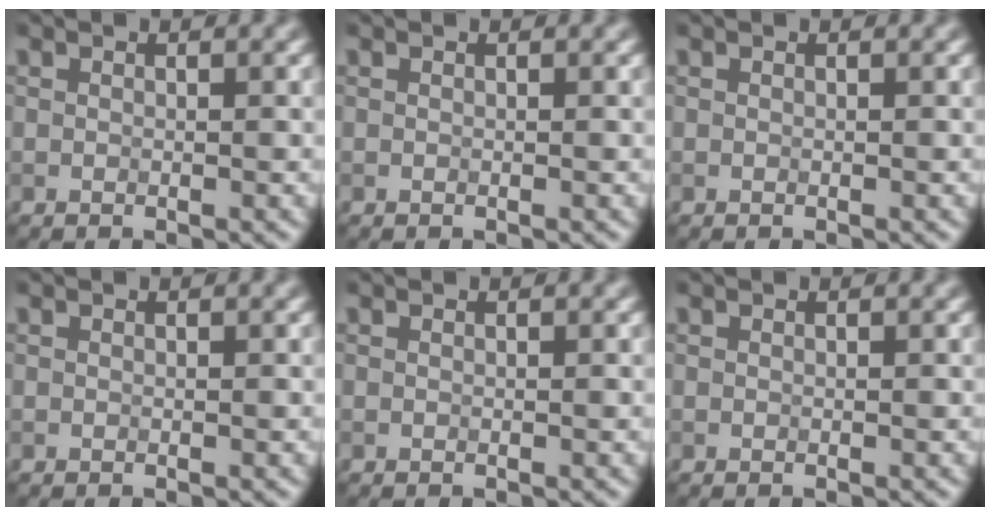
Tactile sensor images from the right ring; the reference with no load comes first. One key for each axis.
{"total": 0.0}
{"total": 0.0}
{"total": 0.0}
{"total": 0.0}
{"total": 0.0}